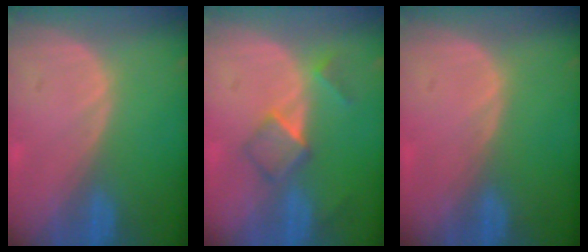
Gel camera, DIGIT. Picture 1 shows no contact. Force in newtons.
{"total": 5.2, "press": 4.5, "slide": 2.5}
{"total": 0.0}